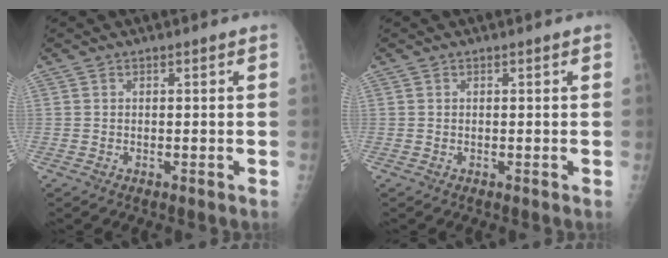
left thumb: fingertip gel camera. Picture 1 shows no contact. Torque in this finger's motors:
{"motor_torque": [-0.02, 0.02, 0.00, 0.00, 0.00]}